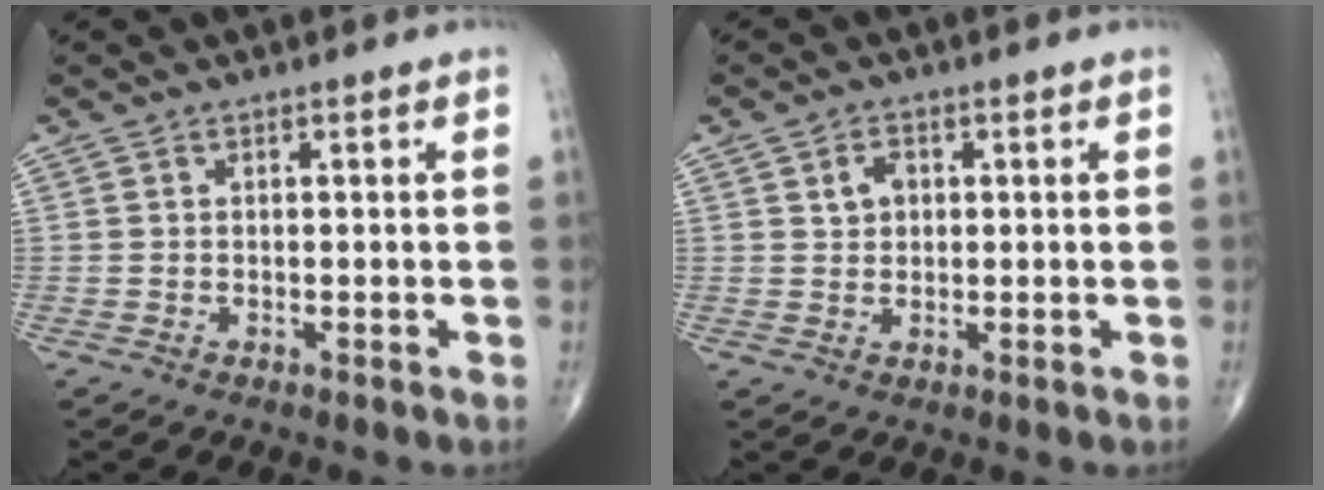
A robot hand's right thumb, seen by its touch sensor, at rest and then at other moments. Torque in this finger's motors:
{"motor_torque": [-0.33, 0.33, -0.05, -0.05, 0.02]}